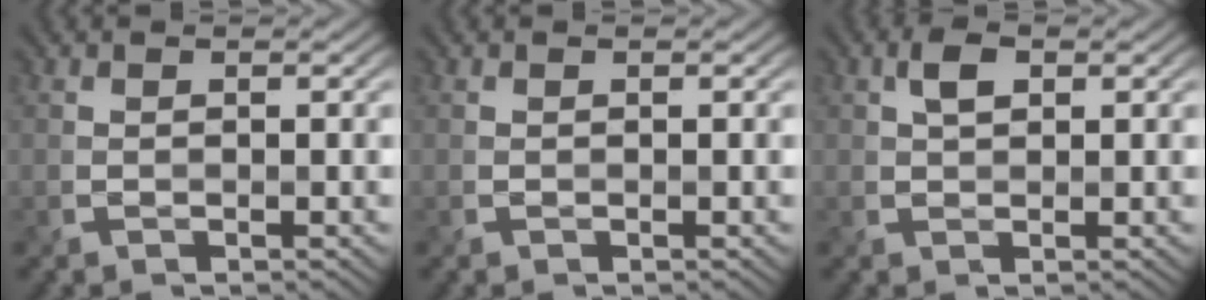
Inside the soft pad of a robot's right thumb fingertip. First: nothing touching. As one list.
[{"total": 0.0}, {"total": 2.3, "force": [0.9, 1.3, 1.6], "torque": [-0.031, 0.003, 0.015]}]